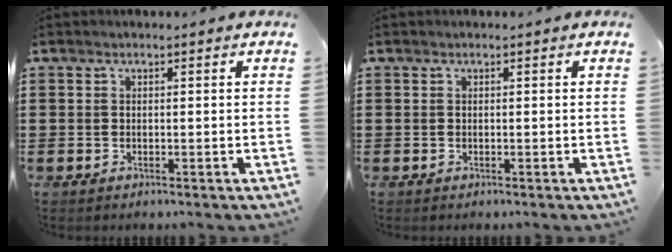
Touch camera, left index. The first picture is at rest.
{"total": 0.0}